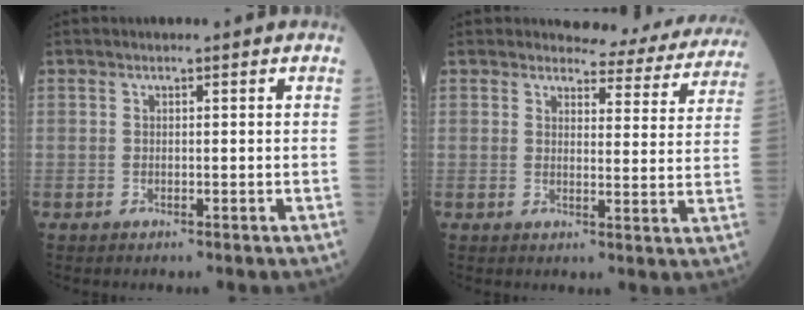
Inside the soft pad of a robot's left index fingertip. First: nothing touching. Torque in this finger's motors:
{"motor_torque": [-0.62, -0.66, -0.20, -0.02]}